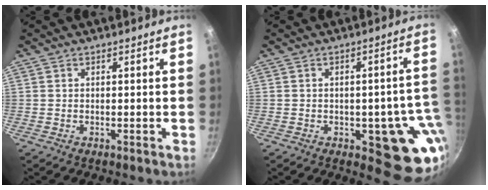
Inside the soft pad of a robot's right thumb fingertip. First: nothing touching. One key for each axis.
{"total": 14.0, "fx": -3.0, "fy": 6.5, "fz": 12.0, "tx": -0.075, "ty": 0.005, "tz": -0.033}